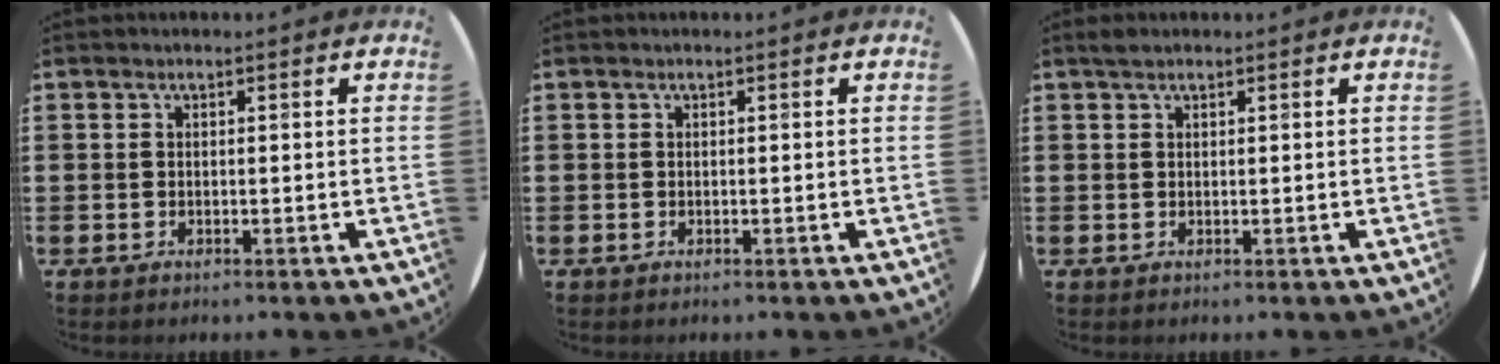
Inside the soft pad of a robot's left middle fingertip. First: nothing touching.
{"total": 0.0}
{"total": 0.9, "force": [0.8, 0.3, 0.2], "torque": [-0.006, 0.004, 0.015]}